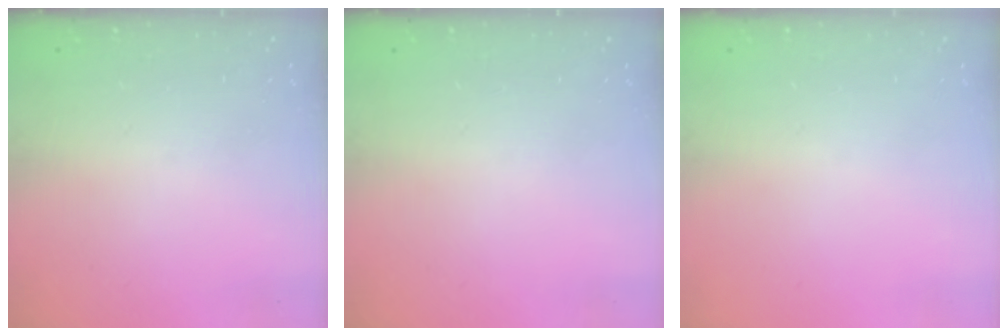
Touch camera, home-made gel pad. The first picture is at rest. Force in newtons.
{"total": 0.0}
{"total": 0.0}